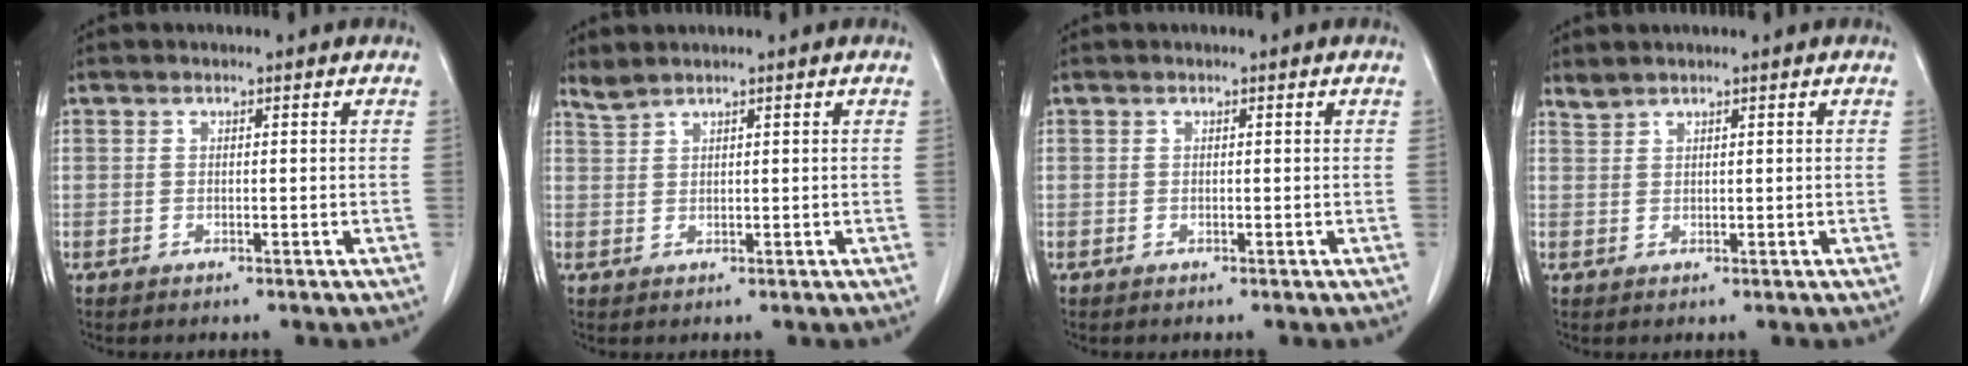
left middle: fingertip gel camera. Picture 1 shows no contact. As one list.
[{"total": 1.6, "force": [1.5, -0.2, 0.4], "torque": [-0.013, 0.011, 0.037]}, {"total": 0.0}, {"total": 1.1, "force": [1.1, -0.1, 0.1], "torque": [-0.006, 0.005, 0.028]}]